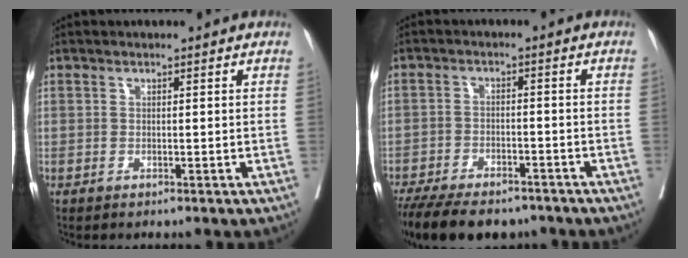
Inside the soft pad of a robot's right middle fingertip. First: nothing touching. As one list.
[{"total": 15.1, "force": [-12.1, 5.6, 7.2], "torque": [-0.161, -0.018, -0.178]}]